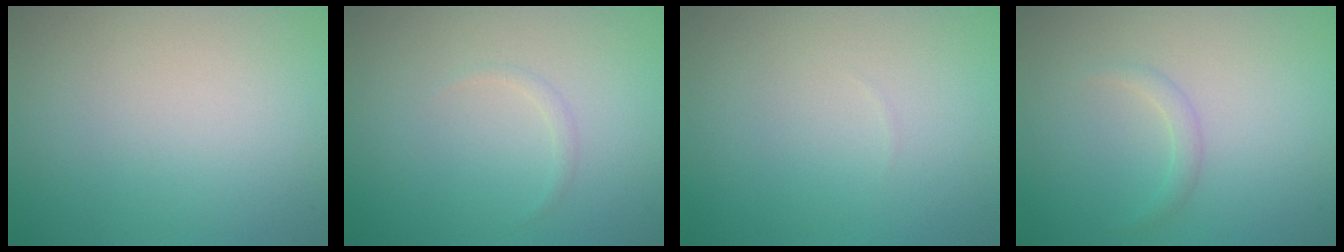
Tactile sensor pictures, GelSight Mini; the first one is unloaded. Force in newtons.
{"total": 0.5, "press": 0.5, "slide": 0.0}
{"total": 0.0}
{"total": 1.0, "press": 1.0, "slide": 0.1}